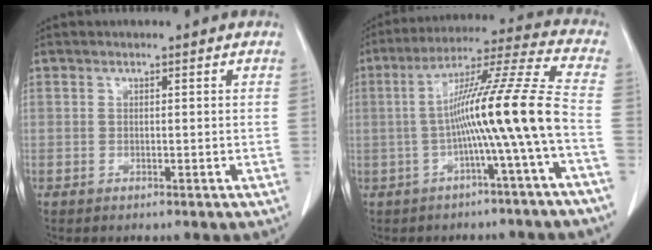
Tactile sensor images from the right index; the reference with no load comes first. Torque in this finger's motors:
{"motor_torque": [1.75, -0.39, 0.69, 0.21]}